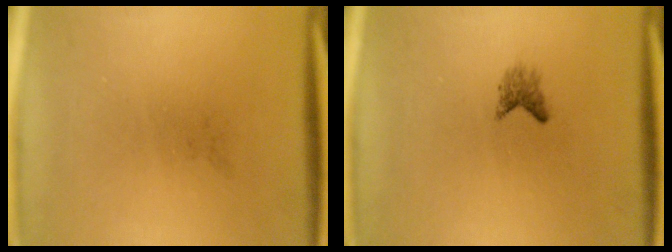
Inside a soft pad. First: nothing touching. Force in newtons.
{"total": 1.4}